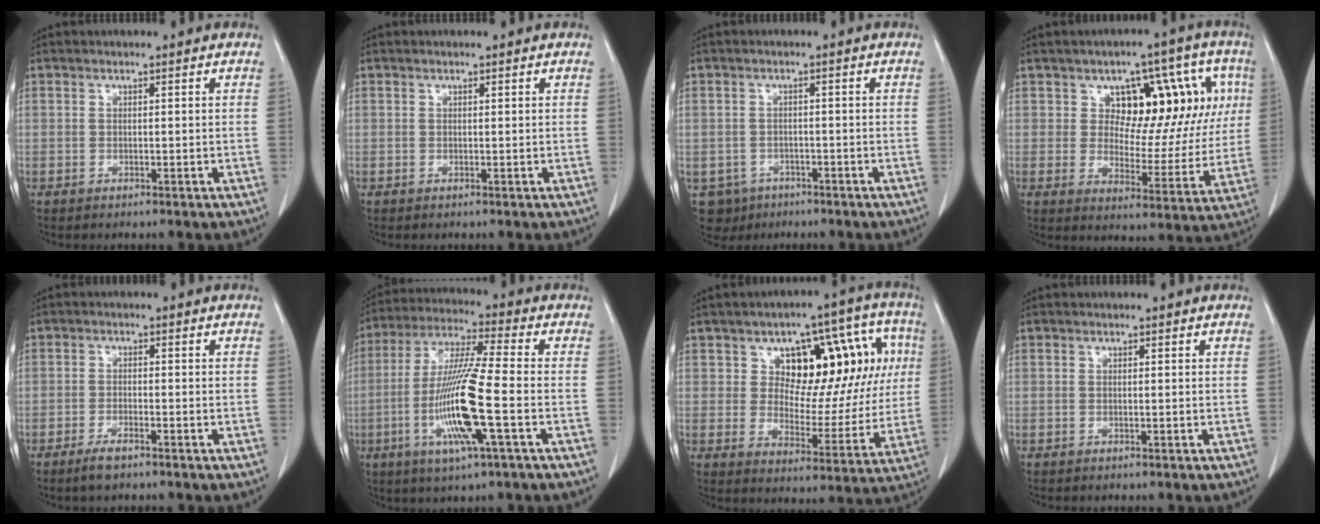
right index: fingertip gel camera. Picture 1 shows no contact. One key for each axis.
{"total": 0.0}
{"total": 4.9, "fx": -2.8, "fy": 4.0, "fz": 0.3, "tx": -0.003, "ty": 0.006, "tz": -0.039}
{"total": 14.4, "fx": 4.9, "fy": 7.8, "fz": 11.1, "tx": -0.120, "ty": 0.034, "tz": 0.074}
{"total": 3.1, "fx": -2.3, "fy": 0.6, "fz": 2.0, "tx": -0.044, "ty": -0.003, "tz": -0.042}
{"total": 14.4, "fx": -3.9, "fy": 0.2, "fz": 13.8, "tx": -0.284, "ty": -0.014, "tz": -0.079}
{"total": 16.8, "fx": 4.9, "fy": 8.6, "fz": 13.6, "tx": -0.158, "ty": 0.042, "tz": 0.075}
{"total": 0.0}